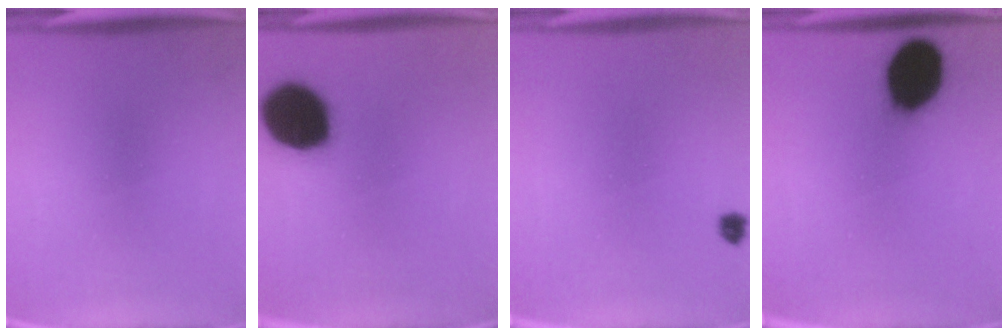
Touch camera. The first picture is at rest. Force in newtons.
{"total": 16.3}
{"total": 1.4}
{"total": 18.3}